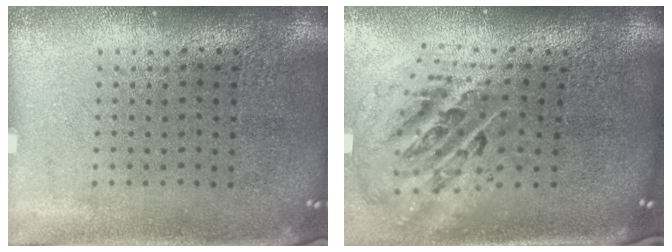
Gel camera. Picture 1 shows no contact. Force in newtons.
{"total": 2.8, "press": 1.9, "slide": 2.1}